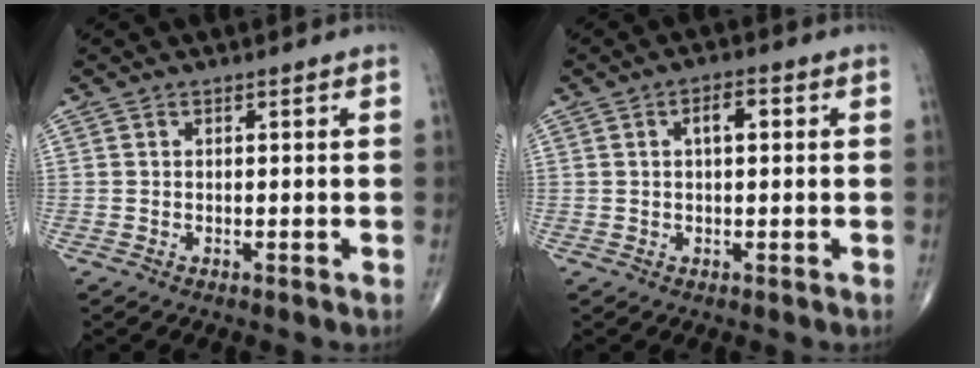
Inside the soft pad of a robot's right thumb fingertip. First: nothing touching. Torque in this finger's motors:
{"motor_torque": [0.66, 2.24, 0.82, 0.17, 0.02]}